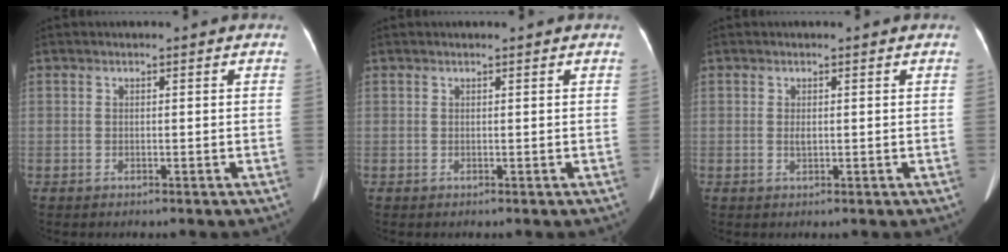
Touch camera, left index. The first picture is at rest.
{"total": 0.8, "force": [0.7, 0.0, 0.3], "torque": [-0.007, 0.010, 0.013]}
{"total": 0.9, "force": [0.2, 0.3, 0.8], "torque": [-0.015, -0.001, 0.005]}